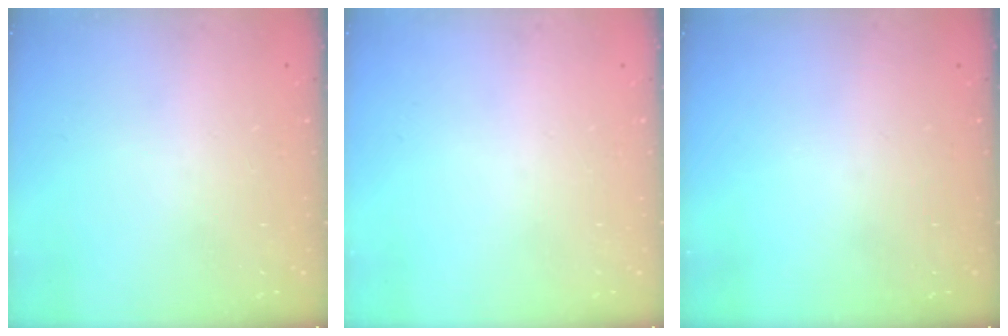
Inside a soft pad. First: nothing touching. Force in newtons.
{"total": 0.0}
{"total": 0.0}